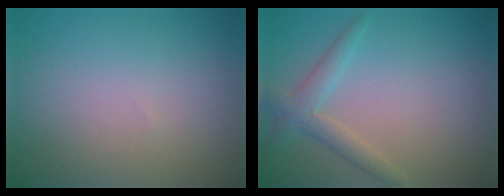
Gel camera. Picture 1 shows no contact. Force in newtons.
{"total": 2.6, "press": 2.6, "slide": 0.2}